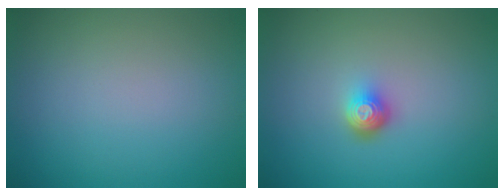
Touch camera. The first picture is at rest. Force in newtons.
{"total": 2.0, "press": 1.4, "slide": 1.5}